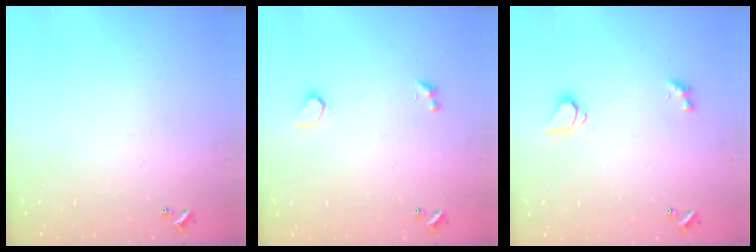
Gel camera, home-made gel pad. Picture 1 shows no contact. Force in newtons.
{"total": 1.3, "press": 1.2, "slide": 0.4}
{"total": 1.6, "press": 1.6, "slide": 0.2}